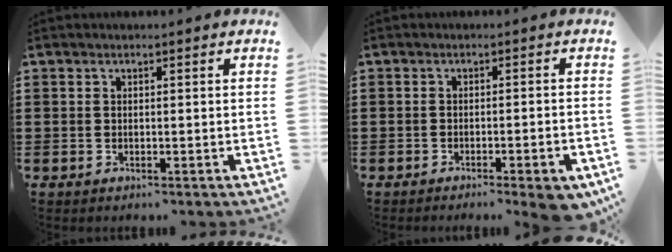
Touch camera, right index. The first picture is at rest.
{"total": 2.6, "force": [-1.9, 0.0, 1.7], "torque": [-0.025, -0.003, -0.033]}